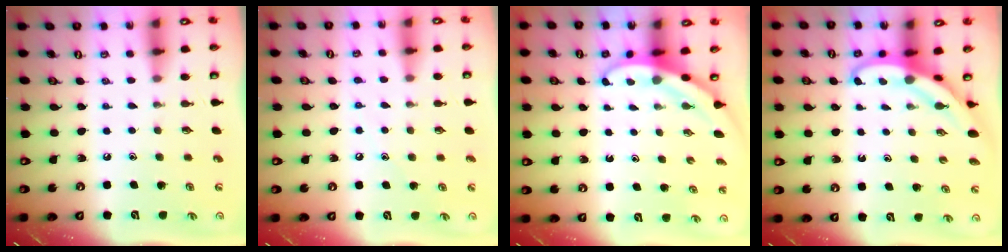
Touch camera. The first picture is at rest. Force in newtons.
{"total": 5.2, "press": 5.1, "slide": 0.6}
{"total": 3.1, "press": 3.1, "slide": 0.2}
{"total": 4.4, "press": 4.4, "slide": 0.4}